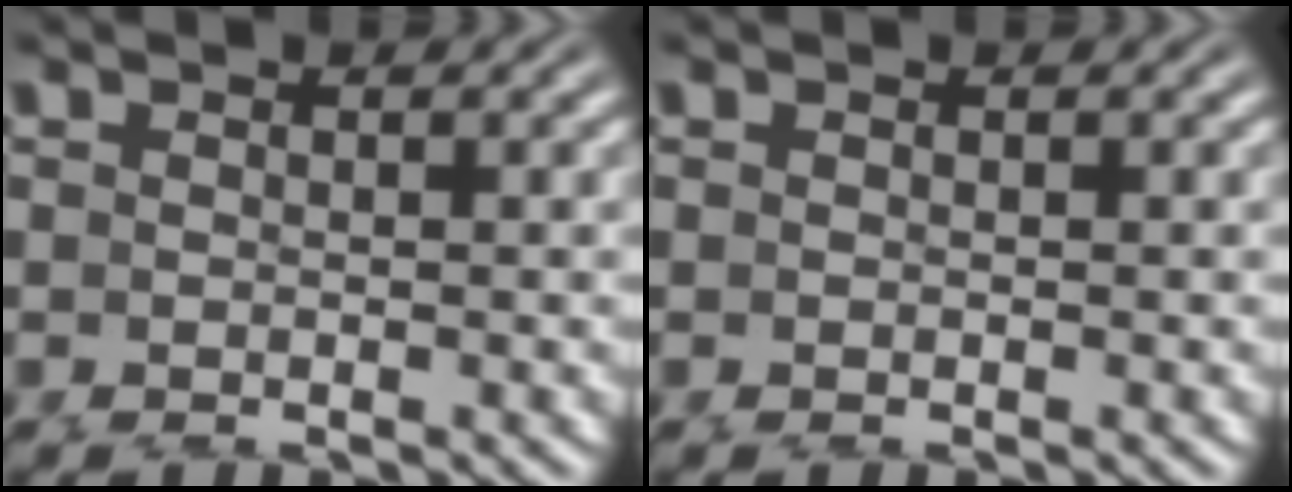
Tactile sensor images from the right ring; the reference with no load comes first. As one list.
[{"total": 0.0}]